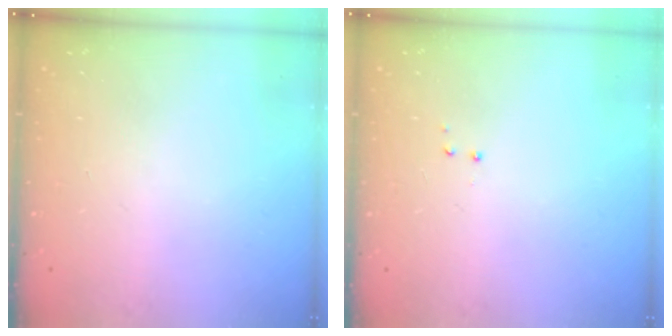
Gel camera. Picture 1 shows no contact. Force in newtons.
{"total": 2.9, "press": 2.8, "slide": 0.6}